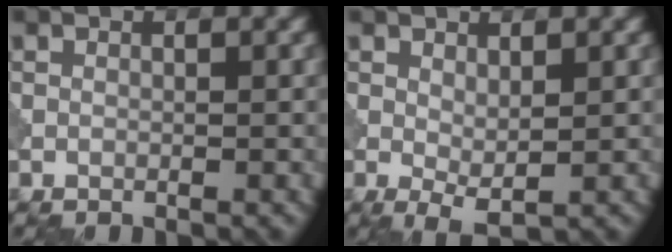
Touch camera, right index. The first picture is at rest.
{"total": 2.0, "force": [0.4, 0.7, 1.9], "torque": [-0.034, -0.004, 0.011]}